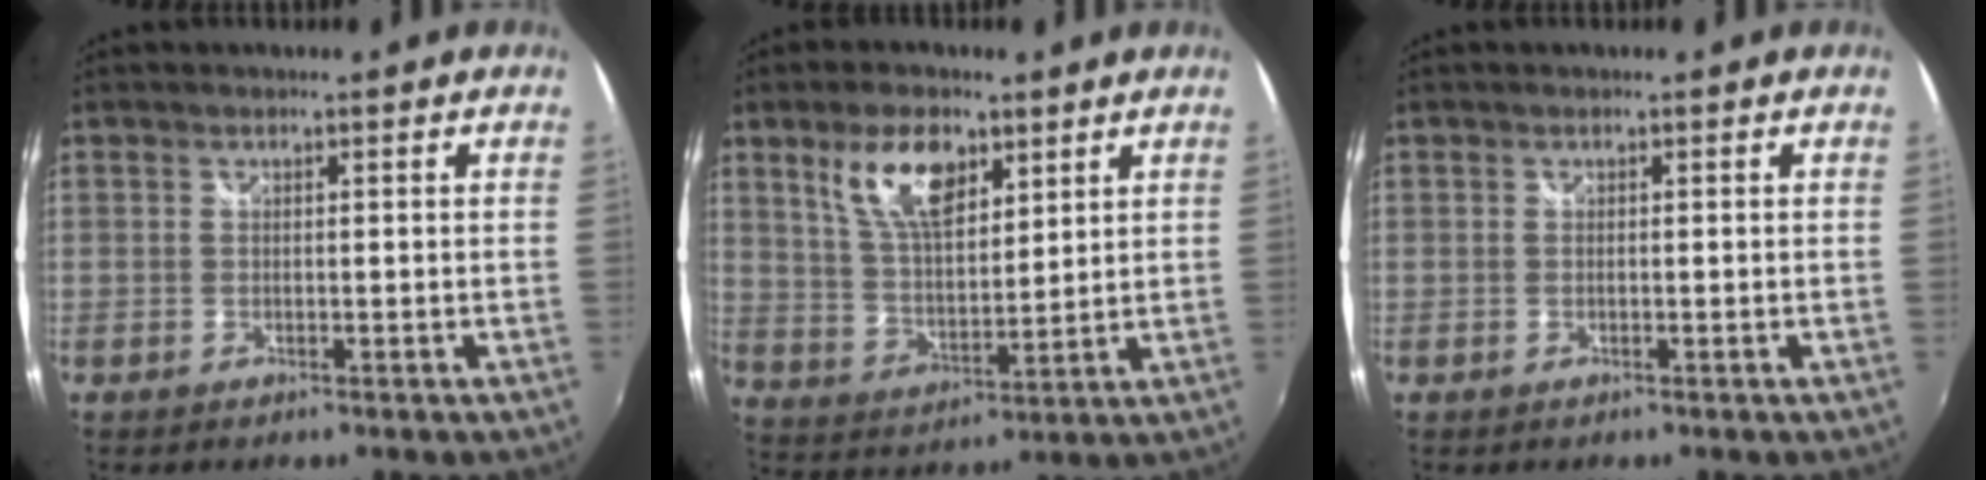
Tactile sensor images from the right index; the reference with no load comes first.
{"total": 11.1, "force": [6.0, 4.9, 7.9], "torque": [-0.148, 0.011, 0.121]}
{"total": 0.0}